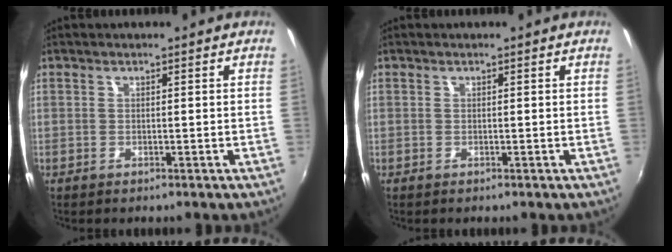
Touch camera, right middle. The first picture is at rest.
{"total": 0.0}